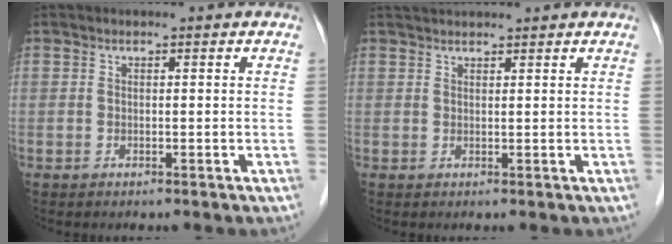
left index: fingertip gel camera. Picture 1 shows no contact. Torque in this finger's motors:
{"motor_torque": [-0.13, -0.33, 0.13, 0.03]}